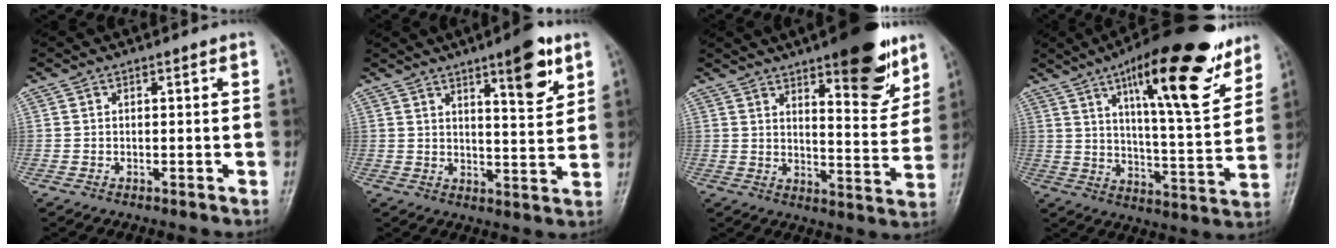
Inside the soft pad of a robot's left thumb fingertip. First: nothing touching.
{"total": 9.4, "force": [5.4, 2.3, 7.3], "torque": [-0.091, -0.032, 0.078]}
{"total": 15.5, "force": [9.6, 4.8, 11.2], "torque": [-0.115, -0.057, 0.138]}
{"total": 23.3, "force": [13.4, 6.3, 18.0], "torque": [-0.237, -0.050, 0.204]}